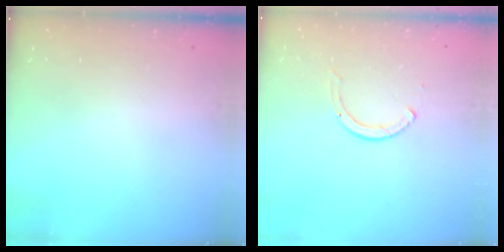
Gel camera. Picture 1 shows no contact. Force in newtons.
{"total": 2.6, "press": 2.6, "slide": 0.3}